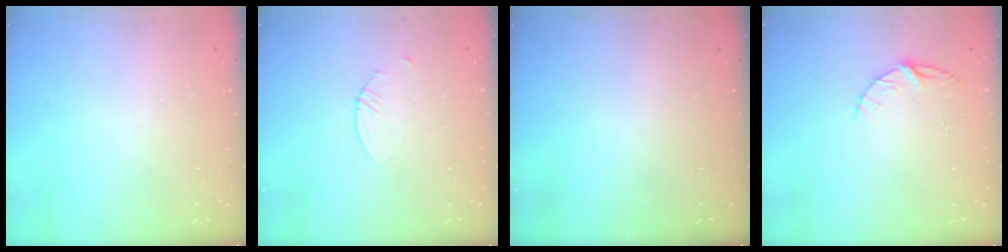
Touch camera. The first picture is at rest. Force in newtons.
{"total": 1.6, "press": 1.5, "slide": 0.2}
{"total": 0.0}
{"total": 4.5, "press": 4.4, "slide": 0.4}